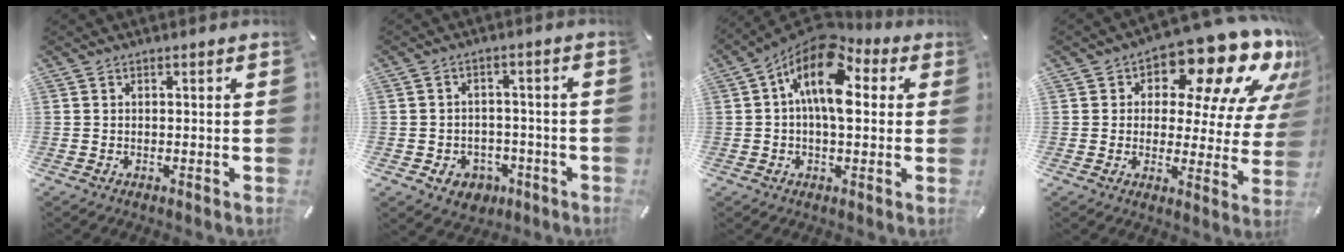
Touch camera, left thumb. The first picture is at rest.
{"total": 5.9, "force": [-2.4, 4.9, 2.1], "torque": [-0.034, 0.019, -0.040]}
{"total": 14.8, "force": [4.3, 7.7, 11.9], "torque": [-0.204, -0.029, 0.073]}
{"total": 16.6, "force": [11.3, 7.5, 9.5], "torque": [-0.137, -0.089, 0.186]}